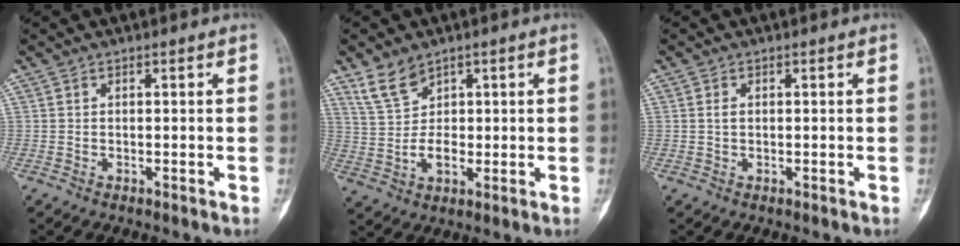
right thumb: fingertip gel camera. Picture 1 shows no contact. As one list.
[{"total": 7.1, "force": [3.7, 4.8, 3.6], "torque": [-0.052, -0.020, 0.083]}, {"total": 1.0, "force": [0.1, 0.6, 0.7], "torque": [-0.011, 0.002, 0.002]}]